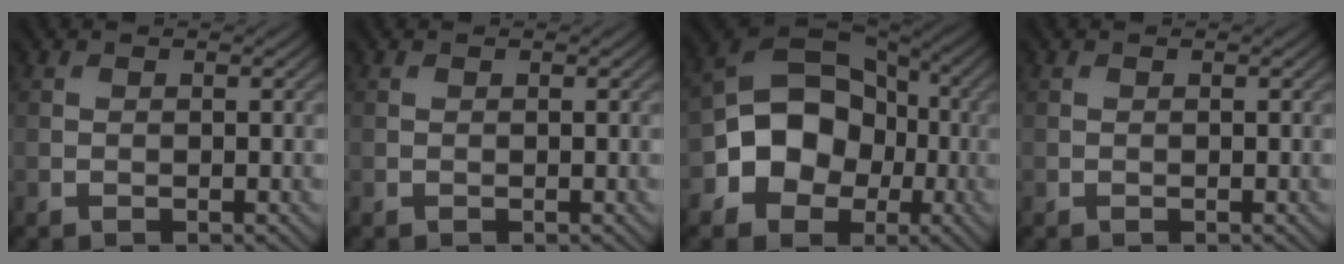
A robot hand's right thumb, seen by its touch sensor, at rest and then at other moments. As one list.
[{"total": 0.0}, {"total": 11.5, "force": [-2.6, 9.1, 6.6], "torque": [-0.107, -0.002, -0.074]}, {"total": 0.0}]